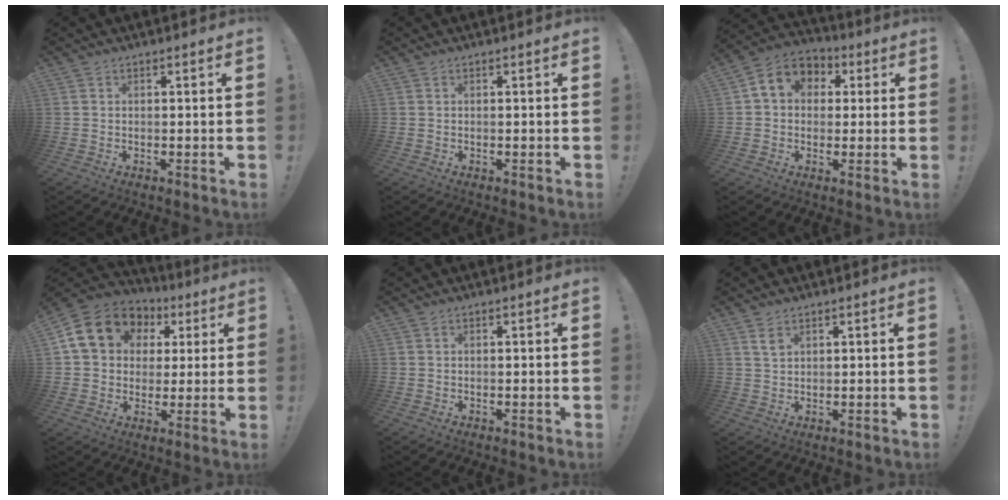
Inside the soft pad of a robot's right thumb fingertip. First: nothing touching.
{"total": 0.0}
{"total": 9.1, "force": [2.2, 7.6, 4.5], "torque": [-0.064, 0.003, 0.047]}
{"total": 16.6, "force": [5.8, 13.2, 8.3], "torque": [-0.122, -0.012, 0.120]}
{"total": 0.0}
{"total": 2.7, "force": [1.7, 1.4, 1.5], "torque": [-0.023, -0.007, 0.030]}